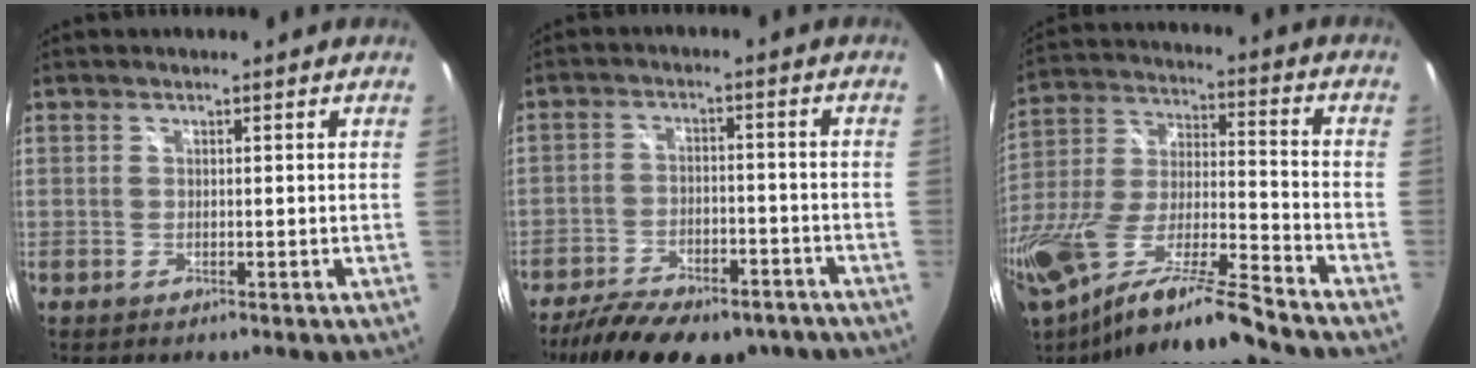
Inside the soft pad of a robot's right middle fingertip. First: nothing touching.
{"total": 19.4, "force": [-14.5, 7.9, 10.1], "torque": [-0.202, -0.026, -0.206]}
{"total": 21.4, "force": [-16.2, 2.0, 13.8], "torque": [-0.270, -0.041, -0.298]}